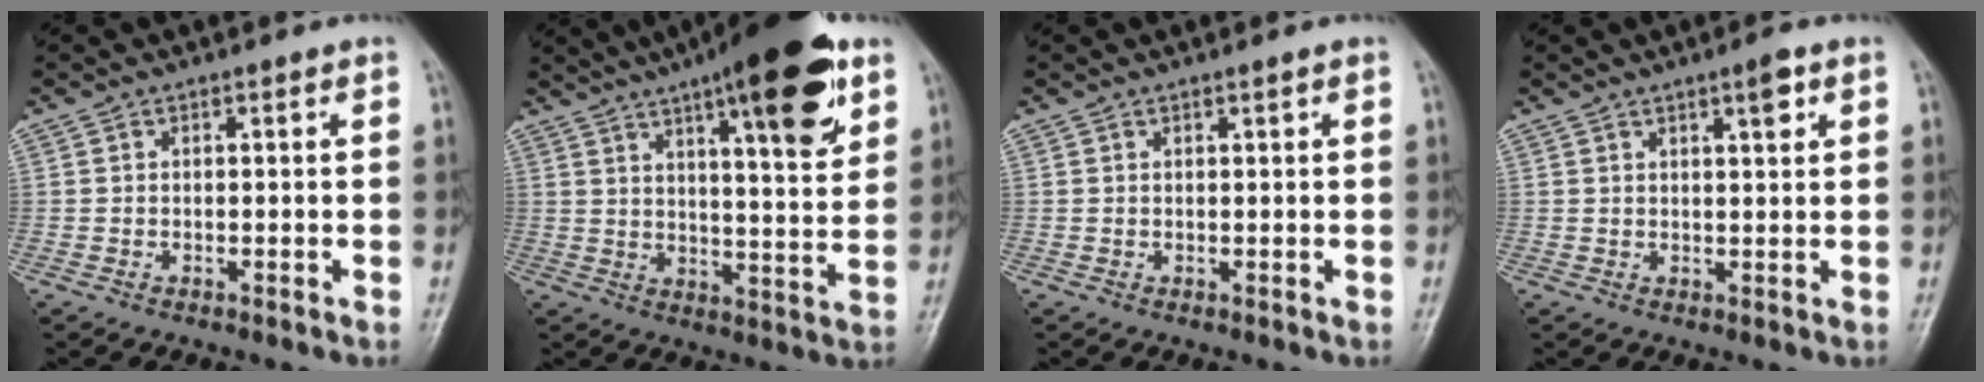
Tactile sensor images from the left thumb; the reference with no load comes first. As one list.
[{"total": 19.2, "force": [10.5, 4.9, 15.2], "torque": [-0.196, -0.037, 0.151]}, {"total": 0.5, "force": [0.4, 0.0, 0.4], "torque": [-0.007, -0.002, 0.007]}, {"total": 3.4, "force": [1.9, 0.8, 2.8], "torque": [-0.036, -0.009, 0.028]}]